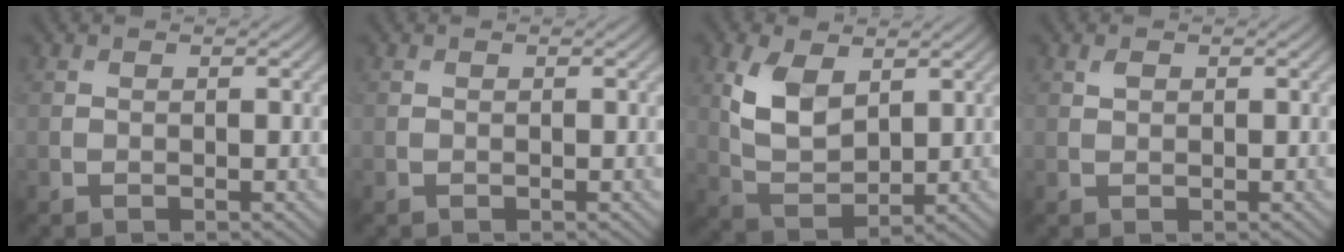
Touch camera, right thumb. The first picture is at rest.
{"total": 0.0}
{"total": 7.5, "force": [2.6, 4.1, 5.6], "torque": [-0.127, -0.002, 0.053]}
{"total": 0.8, "force": [0.4, 0.5, 0.5], "torque": [-0.014, 0.000, 0.009]}